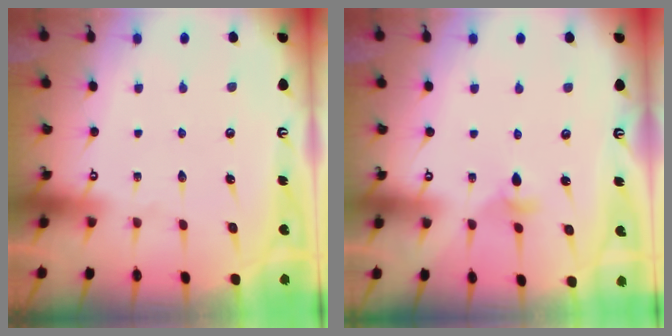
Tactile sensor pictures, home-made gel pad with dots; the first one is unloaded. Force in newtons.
{"total": 4.3, "press": 4.2, "slide": 0.6}